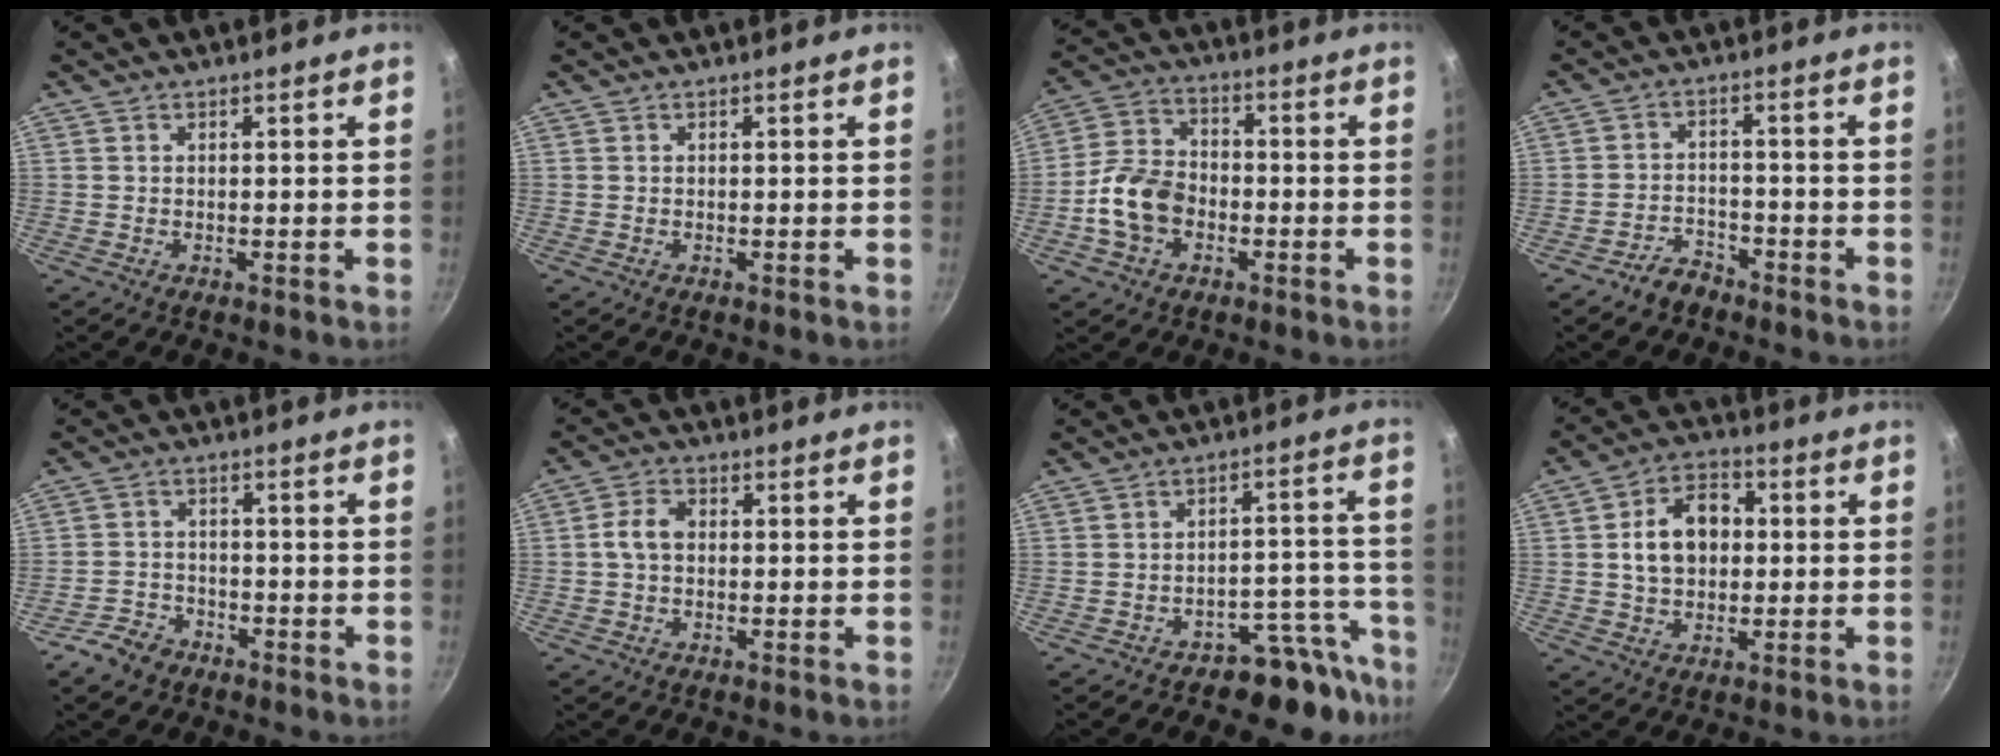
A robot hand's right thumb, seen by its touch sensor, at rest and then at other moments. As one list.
[{"total": 0.0}, {"total": 10.9, "force": [-3.2, 7.8, 6.8], "torque": [-0.110, 0.031, -0.068]}, {"total": 4.6, "force": [-3.6, 2.5, 1.1], "torque": [-0.009, 0.041, -0.064]}, {"total": 5.2, "force": [-3.6, 3.4, 1.5], "torque": [-0.020, 0.036, -0.065]}, {"total": 4.6, "force": [0.1, 3.3, 3.2], "torque": [-0.058, 0.016, -0.006]}, {"total": 9.8, "force": [-8.2, 4.7, 2.4], "torque": [0.050, 0.100, -0.117]}, {"total": 11.0, "force": [1.1, 8.0, 7.5], "torque": [-0.095, 0.020, 0.011]}]